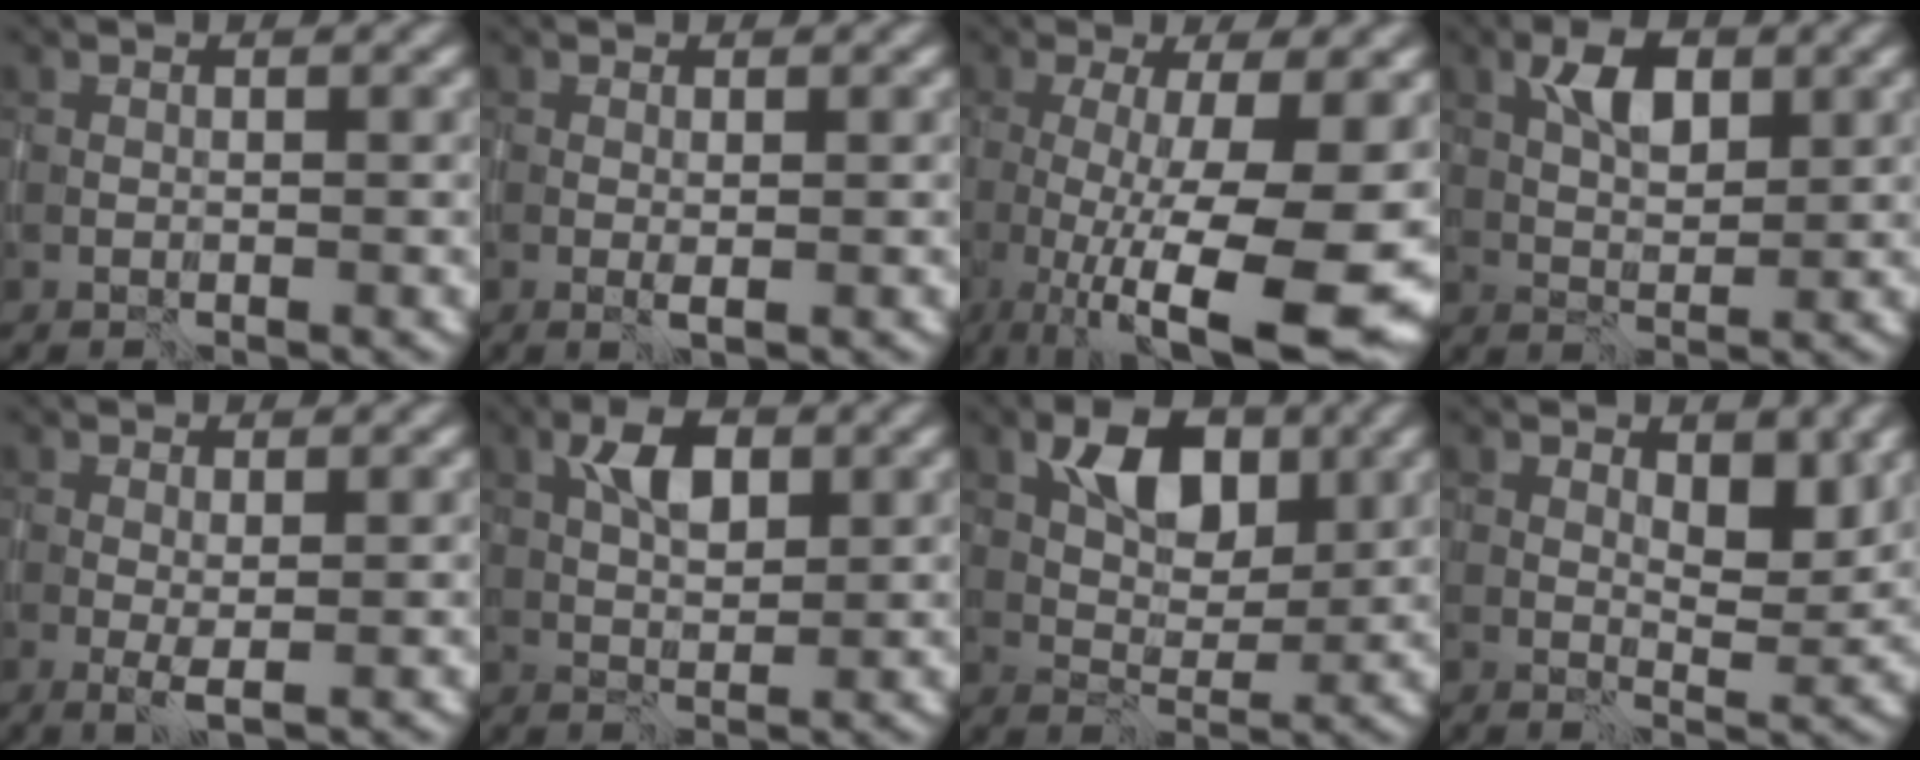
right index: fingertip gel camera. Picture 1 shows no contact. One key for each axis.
{"total": 0.5, "fx": 0.0, "fy": -0.1, "fz": 0.5, "tx": -0.010, "ty": -0.002, "tz": 0.000}
{"total": 12.4, "fx": -2.3, "fy": 3.3, "fz": 11.7, "tx": -0.159, "ty": -0.013, "tz": -0.030}
{"total": 3.8, "fx": 1.6, "fy": 1.9, "fz": 2.9, "tx": -0.053, "ty": 0.005, "tz": 0.029}
{"total": 1.2, "fx": 0.1, "fy": 0.1, "fz": 1.2, "tx": -0.023, "ty": -0.004, "tz": 0.002}
{"total": 3.8, "fx": 1.4, "fy": 1.9, "fz": 3.0, "tx": -0.056, "ty": 0.006, "tz": 0.026}
{"total": 5.4, "fx": 2.2, "fy": 3.3, "fz": 3.7, "tx": -0.052, "ty": -0.001, "tz": 0.035}
{"total": 3.2, "fx": 1.8, "fy": 1.4, "fz": 2.2, "tx": -0.030, "ty": -0.008, "tz": 0.029}